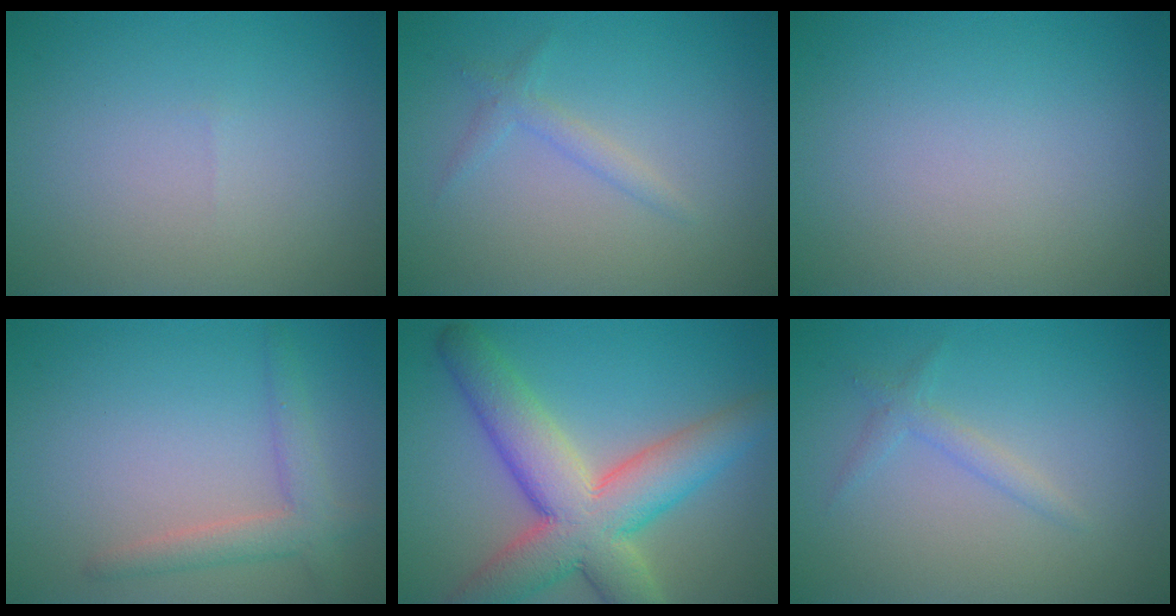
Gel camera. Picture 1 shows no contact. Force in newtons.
{"total": 1.3, "press": 1.3, "slide": 0.1}
{"total": 0.0}
{"total": 2.7, "press": 2.7, "slide": 0.2}
{"total": 9.8, "press": 9.8, "slide": 0.7}
{"total": 1.3, "press": 1.3, "slide": 0.1}